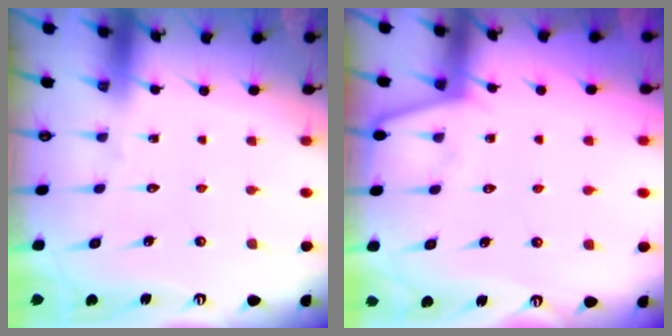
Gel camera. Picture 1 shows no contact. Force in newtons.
{"total": 2.7, "press": 2.7, "slide": 0.4}